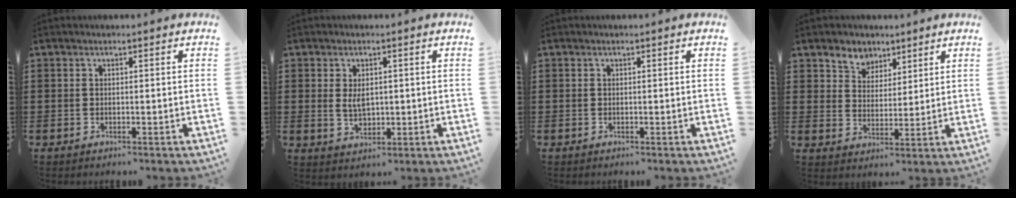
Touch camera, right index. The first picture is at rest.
{"total": 3.5, "force": [0.4, 2.2, 2.7], "torque": [-0.048, 0.004, 0.006]}
{"total": 0.0}
{"total": 4.4, "force": [3.3, 2.9, -0.2], "torque": [-0.020, 0.003, 0.060]}